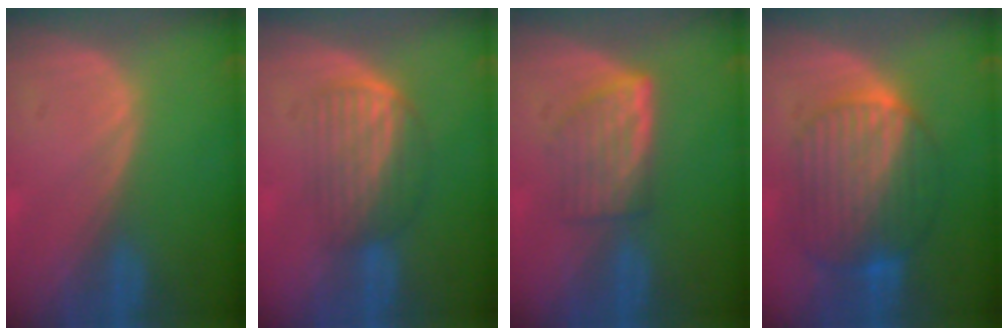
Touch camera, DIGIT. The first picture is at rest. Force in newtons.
{"total": 6.0, "press": 5.5, "slide": 2.3}
{"total": 5.9, "press": 5.3, "slide": 2.6}
{"total": 10.3, "press": 10.2, "slide": 0.8}